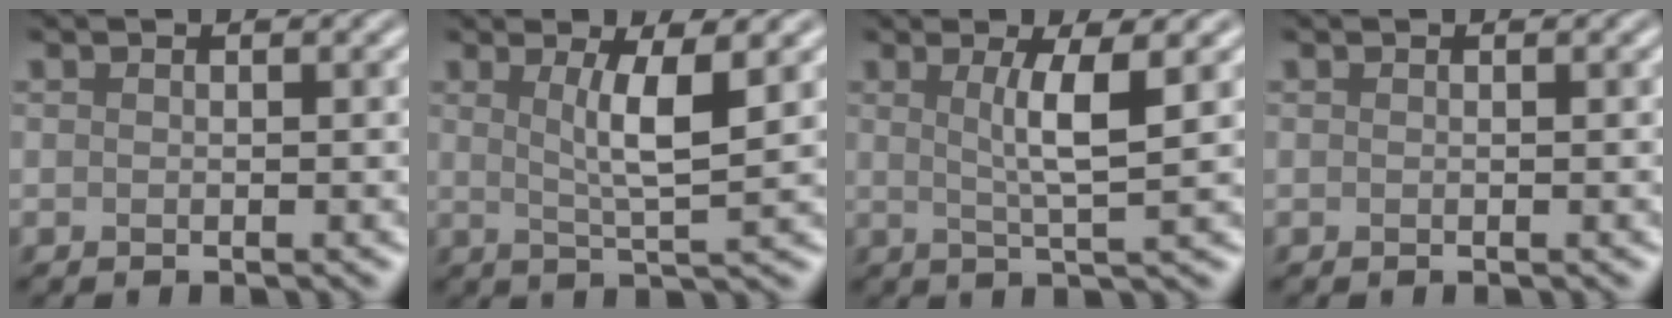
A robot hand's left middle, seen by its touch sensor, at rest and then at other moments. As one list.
[{"total": 4.1, "force": [1.2, 0.8, 3.9], "torque": [-0.067, -0.005, 0.022]}, {"total": 3.9, "force": [1.0, 0.6, 3.7], "torque": [-0.062, -0.002, 0.018]}, {"total": 0.0}]